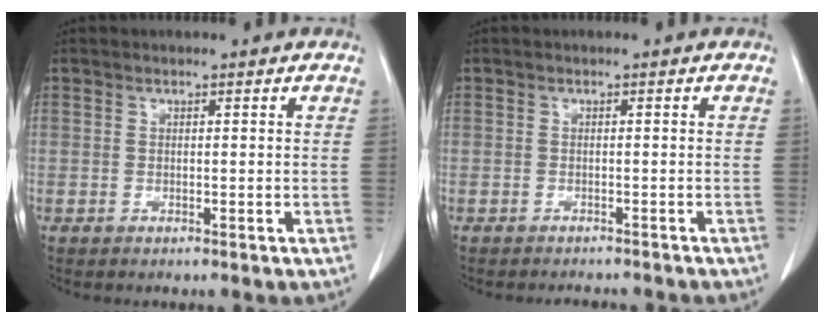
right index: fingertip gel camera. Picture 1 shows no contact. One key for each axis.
{"total": 3.7, "fx": -3.4, "fy": 1.3, "fz": 0.7, "tx": -0.005, "ty": -0.003, "tz": -0.042}